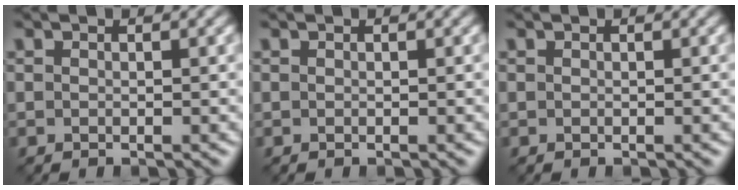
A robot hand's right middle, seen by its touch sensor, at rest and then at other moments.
{"total": 0.0}
{"total": 0.0}